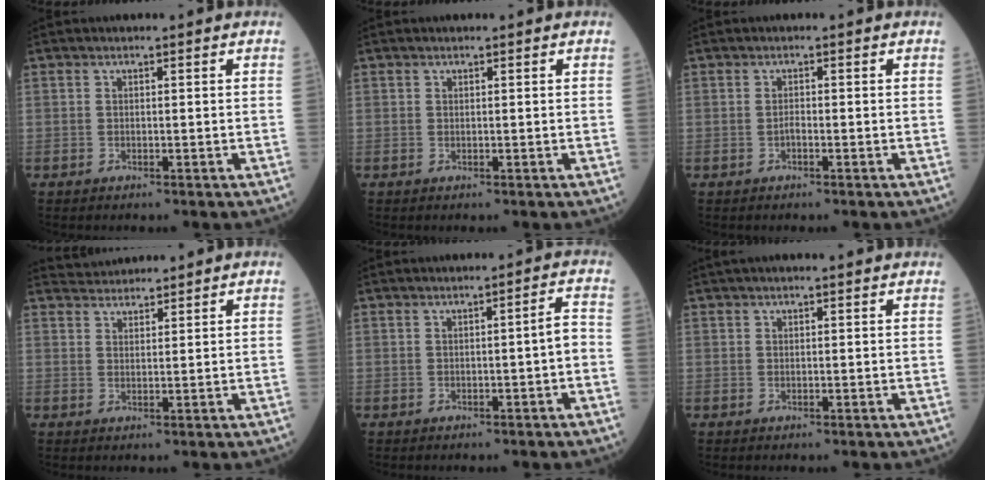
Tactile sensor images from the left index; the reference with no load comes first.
{"total": 0.0}
{"total": 0.7, "force": [-0.4, 0.1, 0.6], "torque": [-0.010, 0.002, -0.007]}
{"total": 3.1, "force": [3.1, 0.0, -0.3], "torque": [-0.007, 0.023, 0.063]}
{"total": 2.0, "force": [-0.6, -0.1, 1.9], "torque": [-0.022, 0.002, -0.011]}
{"total": 2.9, "force": [2.6, -0.1, 1.2], "torque": [-0.013, 0.022, 0.032]}